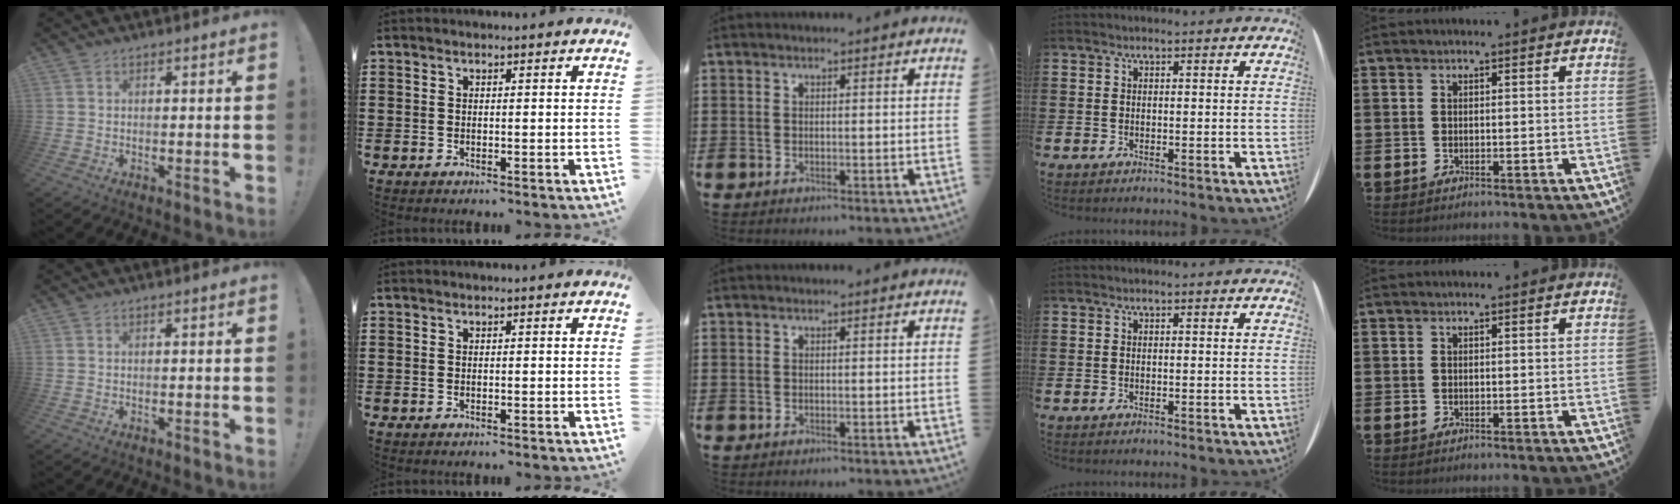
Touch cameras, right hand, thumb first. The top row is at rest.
{}